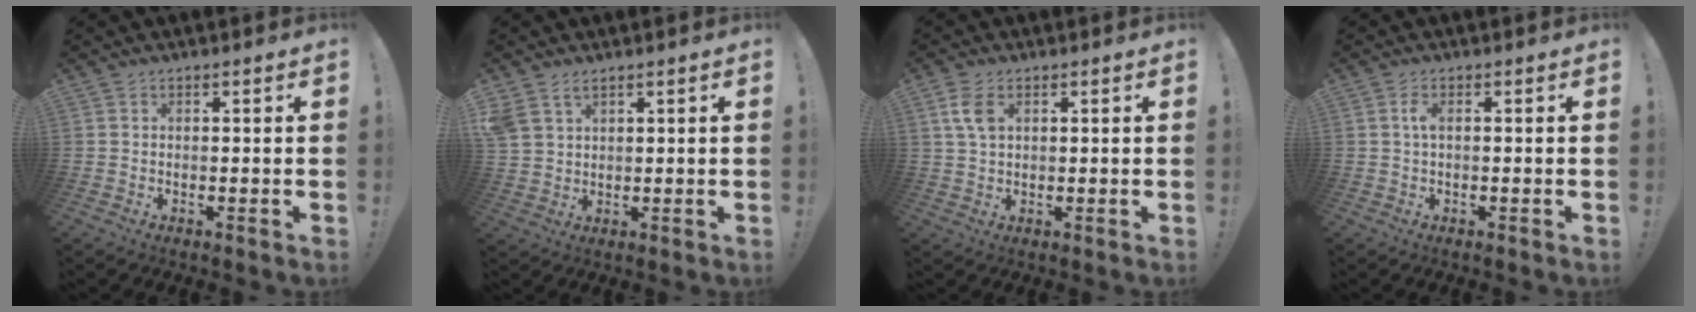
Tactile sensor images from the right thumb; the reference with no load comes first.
{"total": 4.8, "force": [3.2, 2.8, 2.2], "torque": [-0.049, -0.009, 0.066]}
{"total": 5.5, "force": [2.2, 3.1, 3.9], "torque": [-0.085, 0.000, 0.041]}
{"total": 2.3, "force": [0.3, 0.7, 2.2], "torque": [-0.043, 0.003, 0.003]}